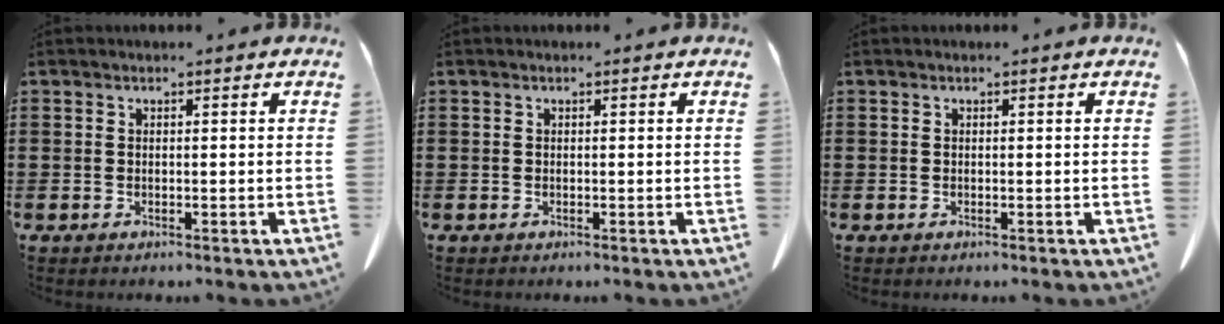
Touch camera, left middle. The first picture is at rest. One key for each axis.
{"total": 0.0}
{"total": 0.0}